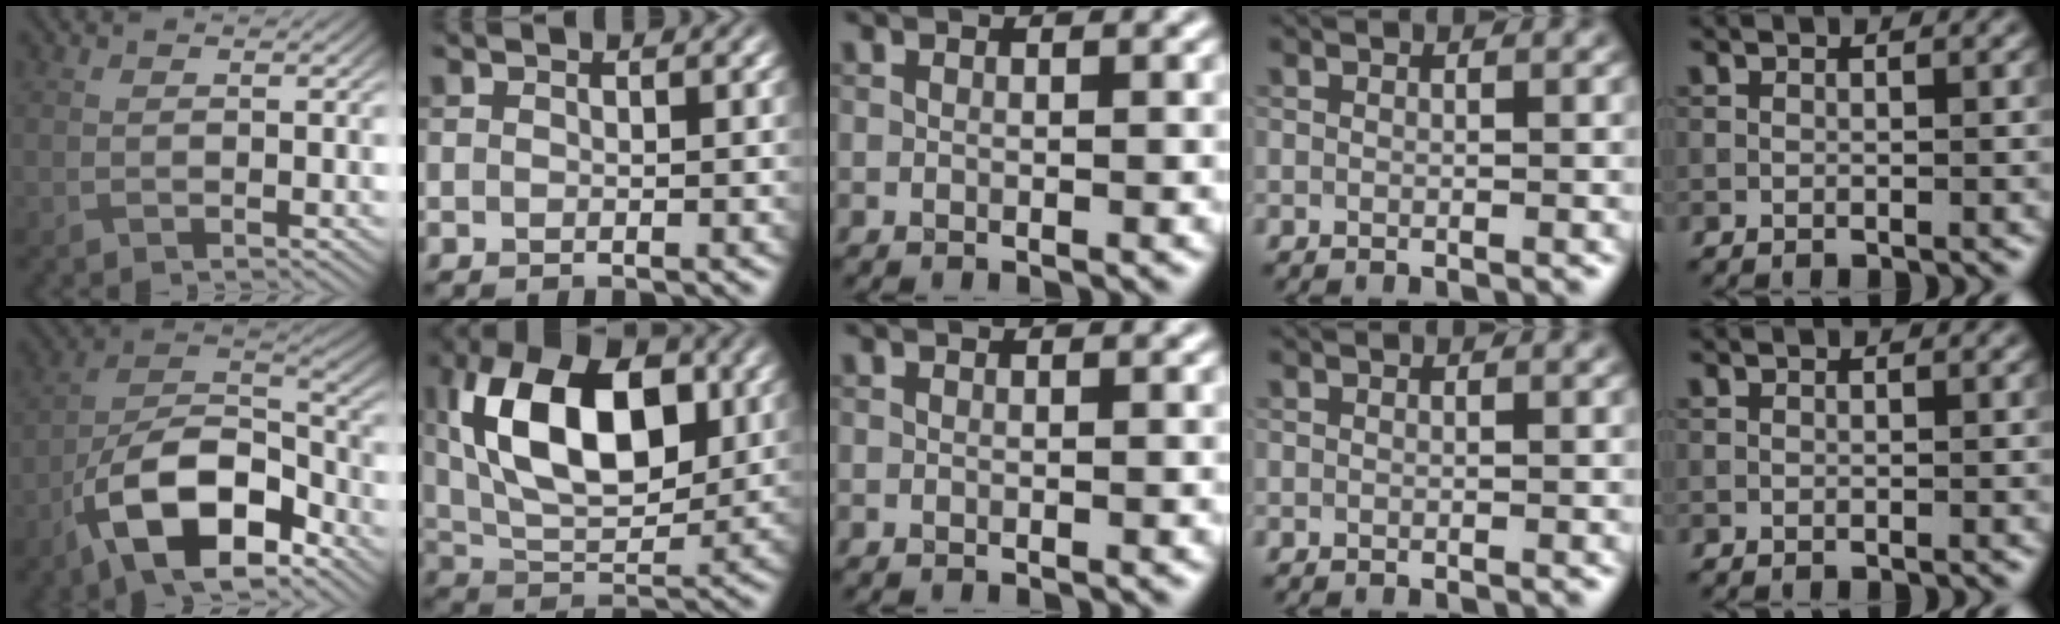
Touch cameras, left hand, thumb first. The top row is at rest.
{"thumb": {"total": 14.7, "force": [-8.1, 7.0, 10.0], "torque": [-0.187, -0.012, -0.162]}, "index": {"total": 12.2, "force": [3.0, 6.5, 9.8], "torque": [-0.163, 0.015, 0.049]}}